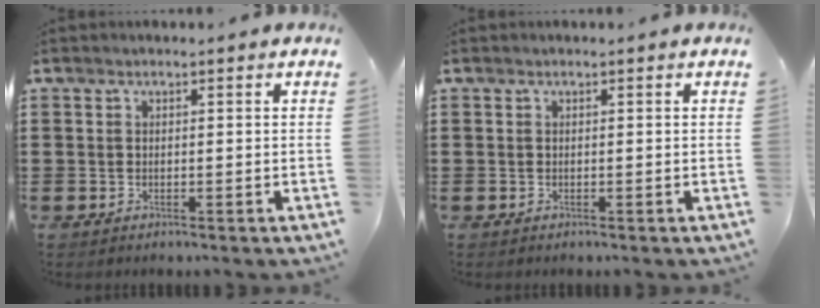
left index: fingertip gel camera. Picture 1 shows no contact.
{"total": 0.0}